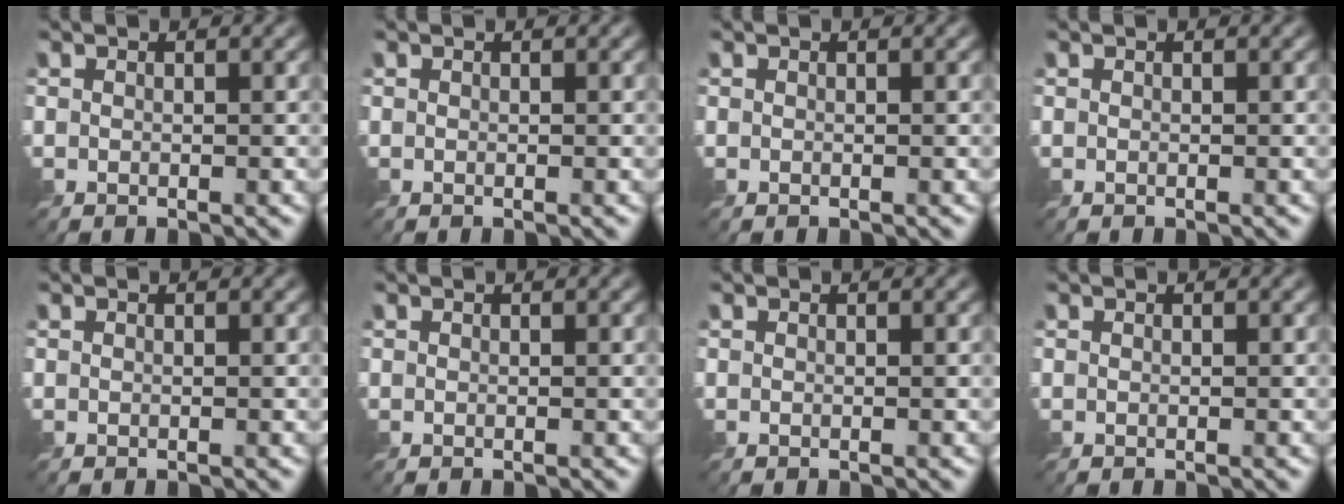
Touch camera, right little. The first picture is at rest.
{"total": 0.0}
{"total": 0.0}
{"total": 0.0}
{"total": 0.0}
{"total": 0.0}
{"total": 0.0}
{"total": 0.0}